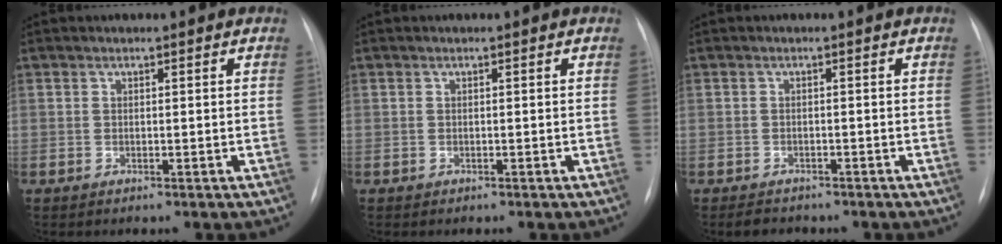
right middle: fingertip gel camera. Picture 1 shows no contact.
{"total": 0.0}
{"total": 2.6, "force": [-2.2, 1.2, 0.7], "torque": [-0.017, -0.003, -0.030]}